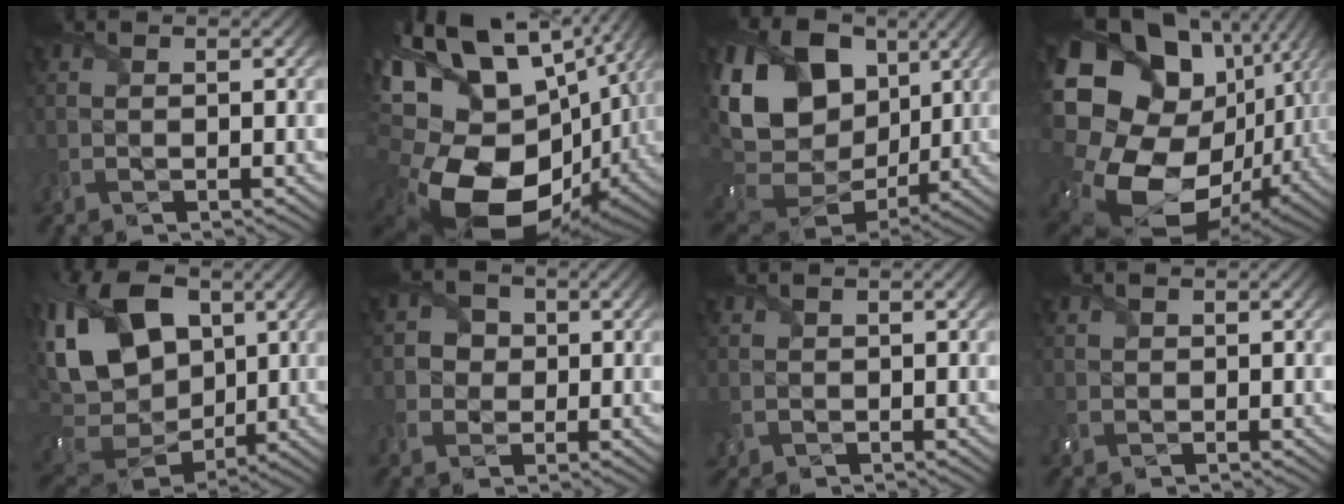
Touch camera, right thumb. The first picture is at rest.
{"total": 21.5, "force": [-0.7, 14.1, 16.2], "torque": [-0.353, -0.038, 0.017]}
{"total": 19.4, "force": [4.8, 14.3, 12.2], "torque": [-0.280, 0.014, 0.111]}
{"total": 22.4, "force": [-0.3, 17.8, 13.6], "torque": [-0.330, -0.046, 0.013]}
{"total": 17.7, "force": [3.9, 11.8, 12.6], "torque": [-0.296, 0.009, 0.080]}
{"total": 3.0, "force": [0.2, 2.8, 0.9], "torque": [-0.020, 0.004, -0.011]}
{"total": 1.6, "force": [0.3, 1.5, 0.5], "torque": [-0.022, -0.002, 0.000]}
{"total": 1.0, "force": [0.3, 0.9, 0.2], "torque": [-0.009, 0.000, 0.005]}